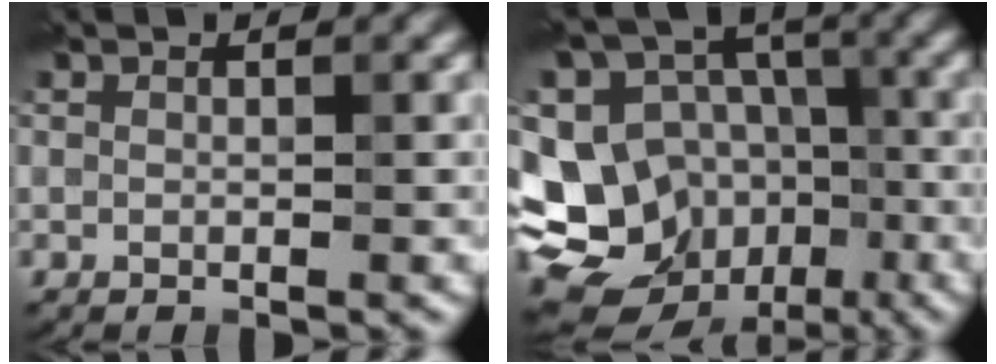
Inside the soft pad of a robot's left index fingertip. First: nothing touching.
{"total": 18.0, "force": [-5.0, 15.7, 7.1], "torque": [-0.172, -0.009, -0.080]}